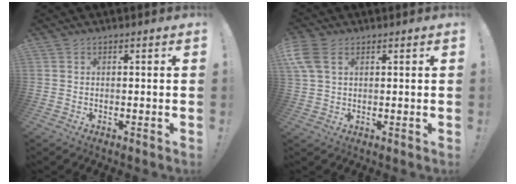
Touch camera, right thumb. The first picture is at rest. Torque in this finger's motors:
{"motor_torque": [-0.09, 1.21, 1.85, 0.91, 0.23]}